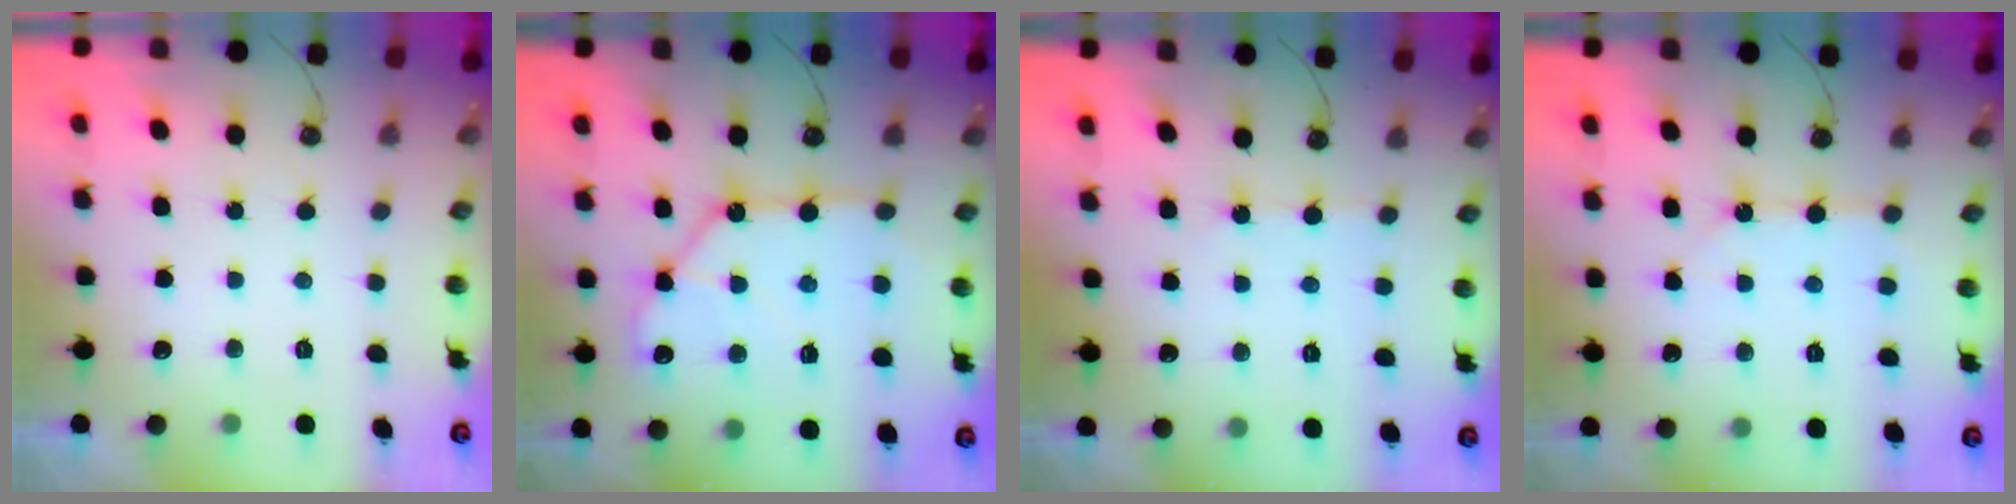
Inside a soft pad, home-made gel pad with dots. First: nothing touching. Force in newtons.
{"total": 12.4, "press": 12.3, "slide": 1.6}
{"total": 2.1, "press": 2.0, "slide": 0.4}
{"total": 6.8, "press": 6.8, "slide": 0.6}